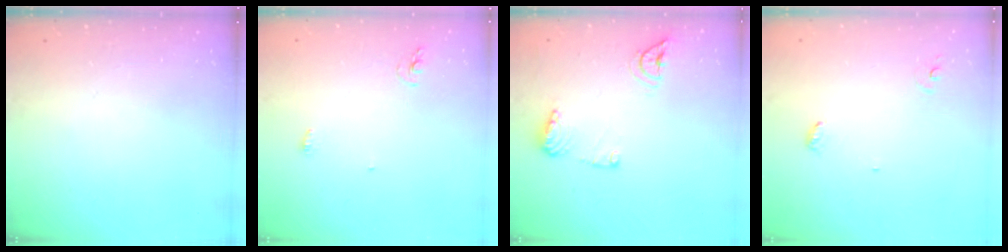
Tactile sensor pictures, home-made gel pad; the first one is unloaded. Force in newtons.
{"total": 4.5, "press": 4.2, "slide": 1.5}
{"total": 9.7, "press": 9.7, "slide": 0.3}
{"total": 3.8, "press": 3.8, "slide": 0.3}